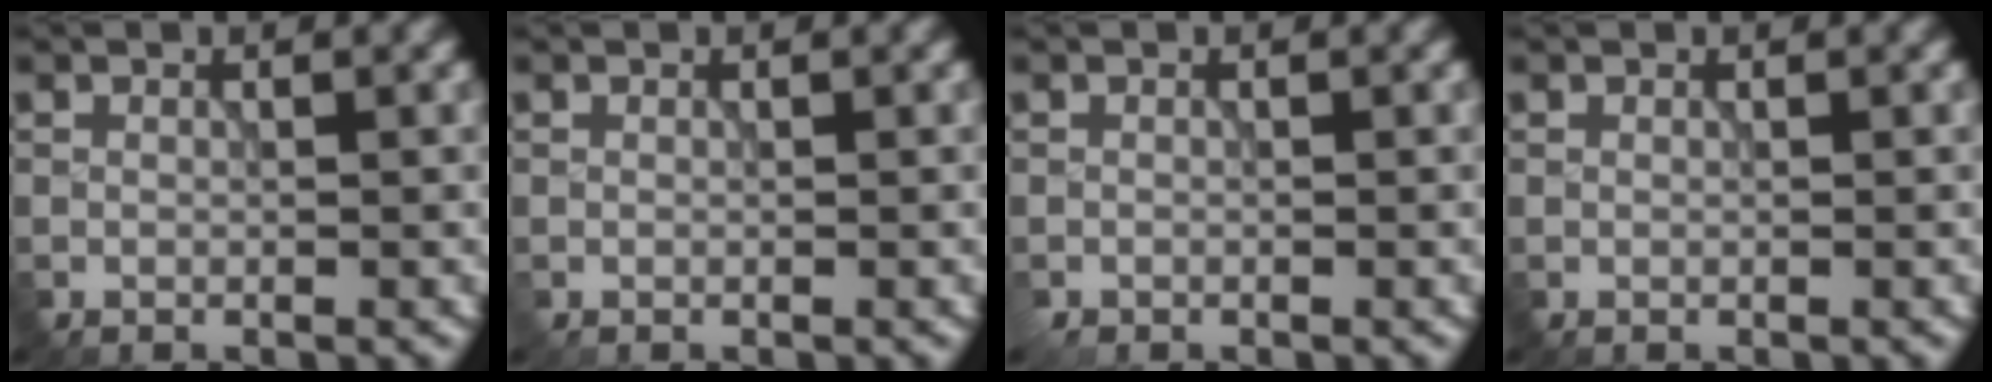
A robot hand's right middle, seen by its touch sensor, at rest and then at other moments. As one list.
[{"total": 0.0}, {"total": 0.9, "force": [-0.6, 0.5, 0.4], "torque": [-0.010, -0.003, -0.011]}, {"total": 0.0}]